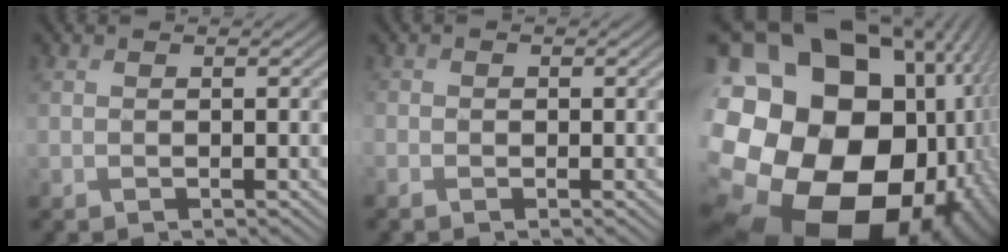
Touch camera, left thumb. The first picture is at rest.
{"total": 1.1, "force": [-0.7, -0.1, -0.9], "torque": [0.018, 0.002, -0.013]}
{"total": 25.1, "force": [-6.8, 20.9, 12.2], "torque": [-0.223, -0.056, -0.124]}